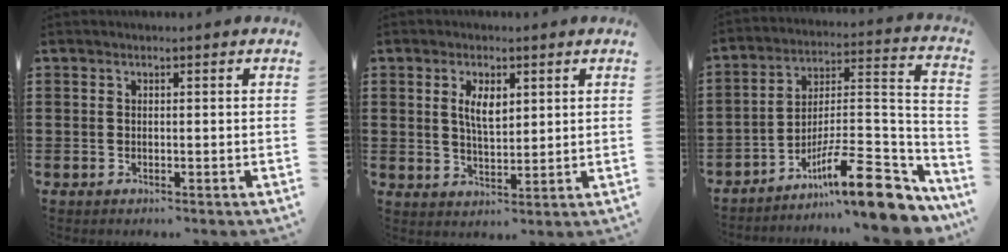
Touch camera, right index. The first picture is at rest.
{"total": 4.5, "force": [1.5, 2.0, 3.7], "torque": [-0.071, 0.003, 0.023]}
{"total": 14.2, "force": [-9.3, 3.1, 10.3], "torque": [-0.150, 0.021, -0.163]}